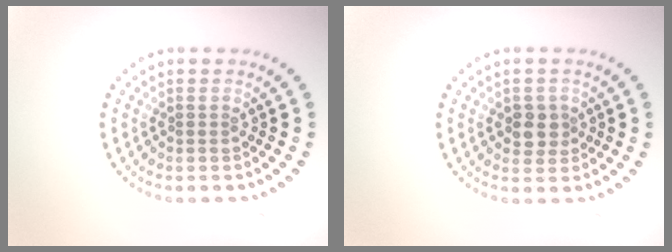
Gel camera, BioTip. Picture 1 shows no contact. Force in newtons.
{"total": 2.1, "press": 1.9, "slide": 0.8}